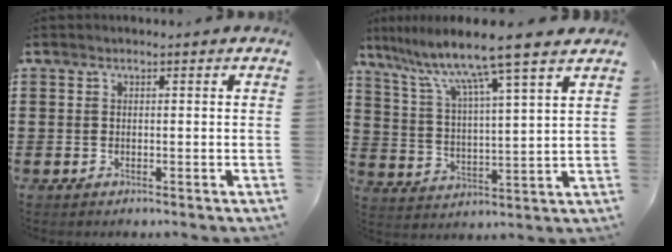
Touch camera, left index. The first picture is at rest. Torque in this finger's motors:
{"motor_torque": [2.14, 0.00, 1.05, 0.21]}